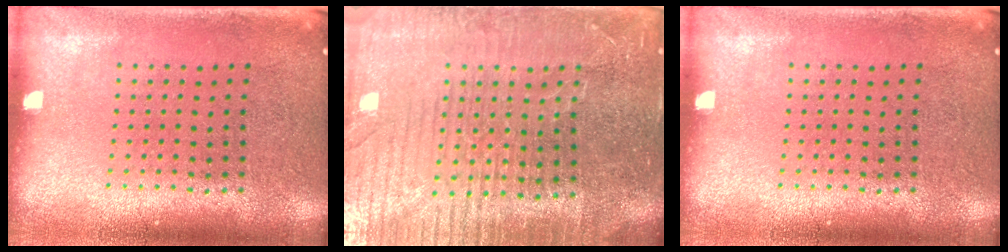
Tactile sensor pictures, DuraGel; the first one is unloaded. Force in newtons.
{"total": 4.8, "press": 4.5, "slide": 1.7}
{"total": 0.0}